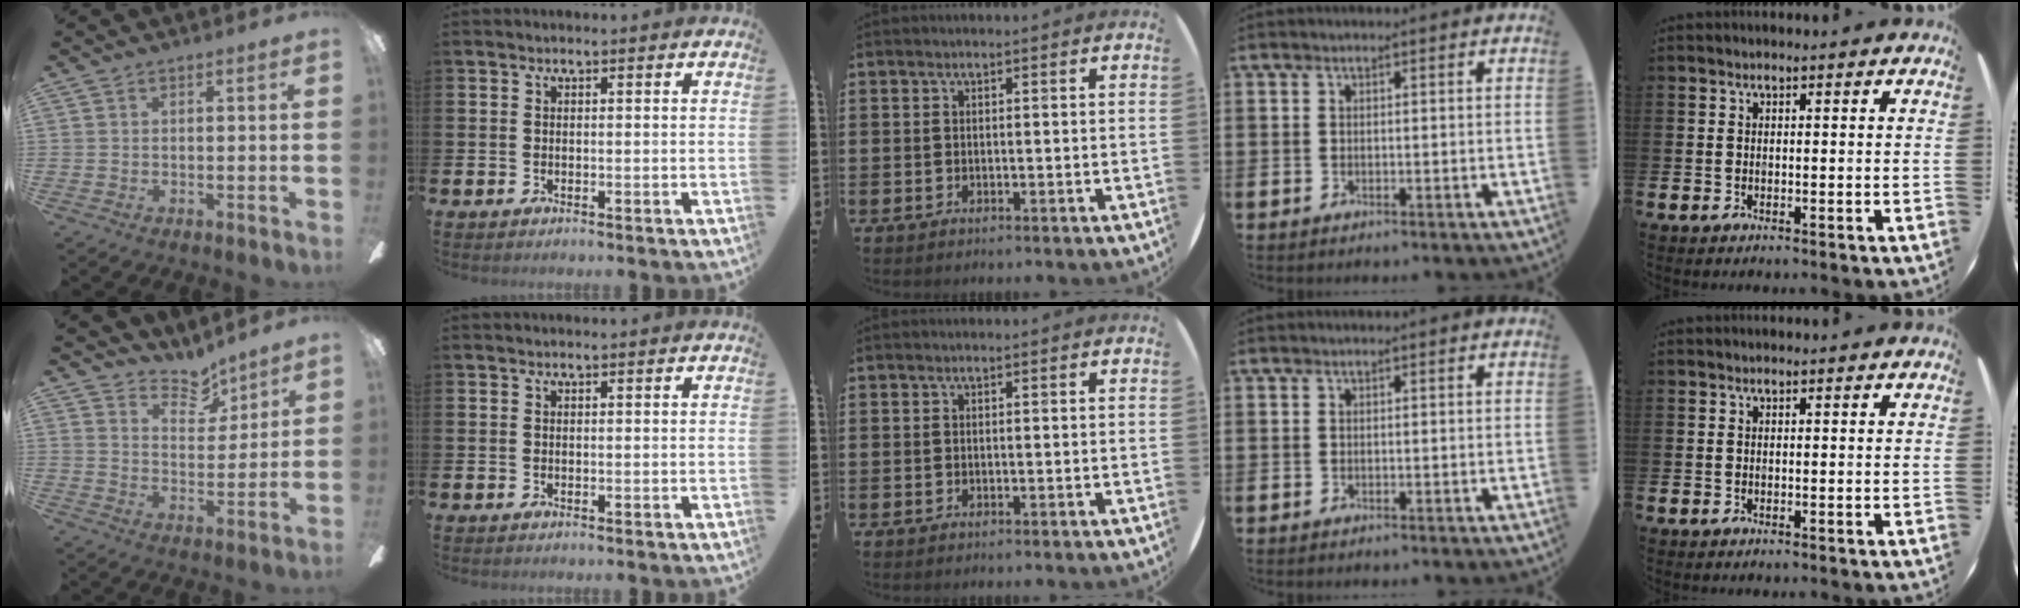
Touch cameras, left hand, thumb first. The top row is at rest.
{"thumb": {"total": 7.6, "force": [6.6, 2.9, 2.2], "torque": [-0.026, -0.045, 0.117]}}